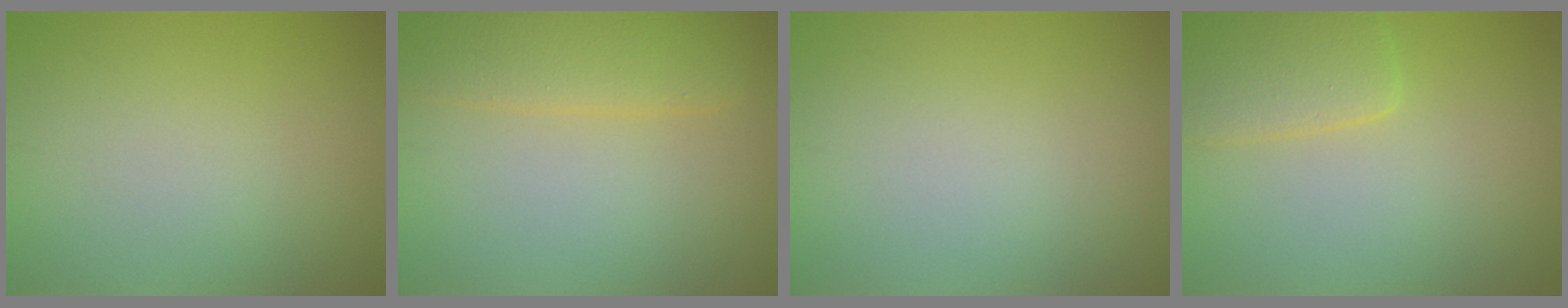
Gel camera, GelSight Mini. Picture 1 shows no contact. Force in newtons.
{"total": 4.1, "press": 4.1, "slide": 0.2}
{"total": 0.0}
{"total": 3.6, "press": 3.6, "slide": 0.2}